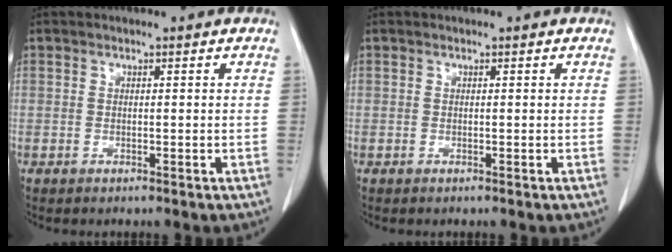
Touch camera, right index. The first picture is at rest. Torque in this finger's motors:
{"motor_torque": [0.00, 0.00, 0.00, 0.00]}